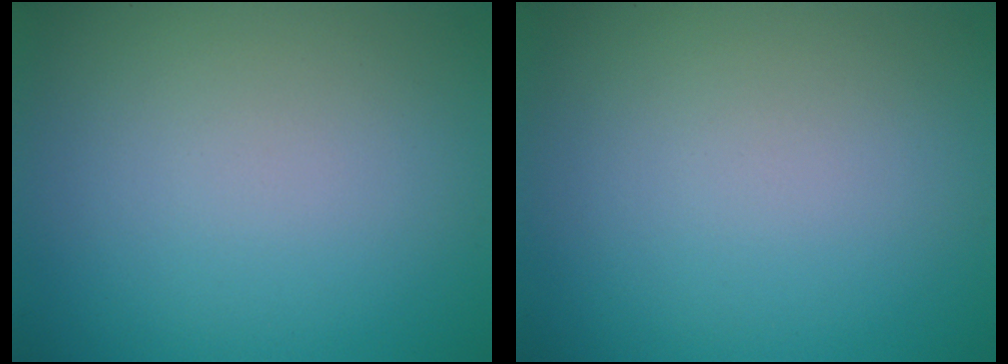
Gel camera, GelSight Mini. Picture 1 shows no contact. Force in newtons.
{"total": 0.0}